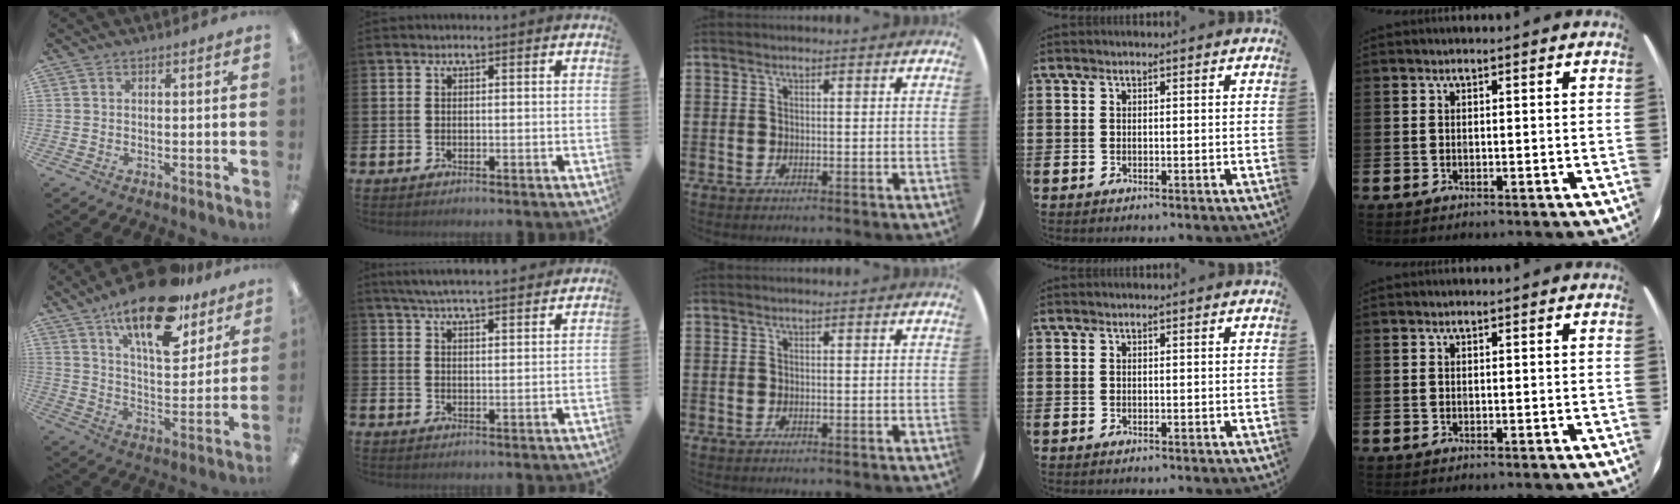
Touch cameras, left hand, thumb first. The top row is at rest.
{"thumb": {"total": 19.8, "force": [13.8, 7.5, 12.1], "torque": [-0.197, -0.076, 0.230]}, "index": {"total": 5.5, "force": [5.3, 0.2, 1.4], "torque": [-0.045, -0.021, 0.098]}}